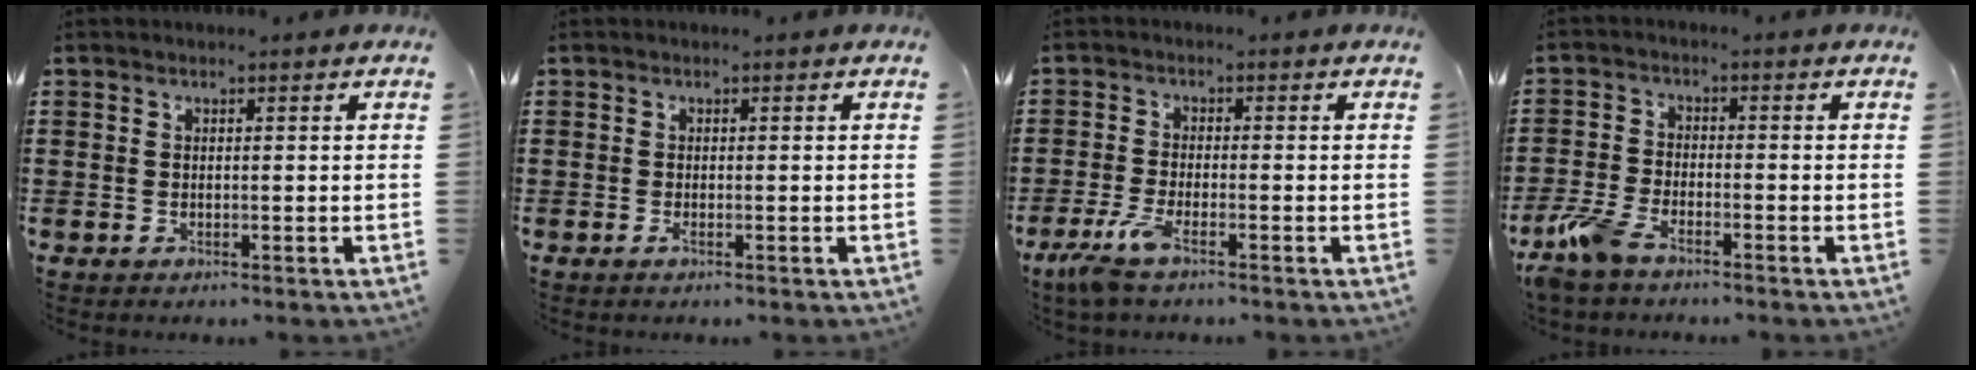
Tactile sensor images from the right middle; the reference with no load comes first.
{"total": 0.6, "force": [-0.2, 0.1, 0.5], "torque": [-0.010, -0.003, -0.003]}
{"total": 4.3, "force": [-2.8, 0.6, 3.2], "torque": [-0.086, -0.013, -0.059]}
{"total": 5.3, "force": [-4.0, 1.4, 3.1], "torque": [-0.092, -0.006, -0.084]}